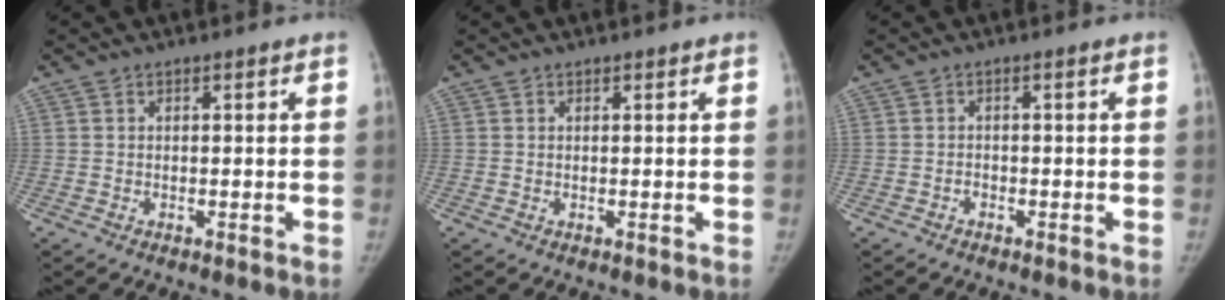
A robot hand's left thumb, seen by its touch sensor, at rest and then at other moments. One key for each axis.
{"total": 0.0}
{"total": 0.9, "fx": -0.6, "fy": 0.6, "fz": 0.1, "tx": 0.006, "ty": 0.005, "tz": -0.014}